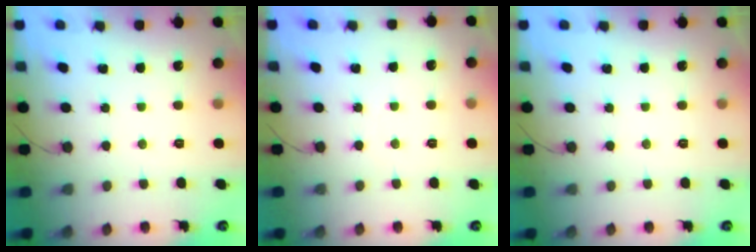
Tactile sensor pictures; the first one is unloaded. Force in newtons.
{"total": 2.3, "press": 2.2, "slide": 0.3}
{"total": 0.0}